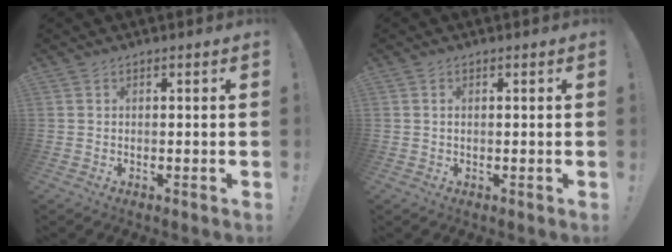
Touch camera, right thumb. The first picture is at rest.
{"total": 0.9, "force": [0.1, 0.7, 0.6], "torque": [-0.011, 0.004, 0.001]}